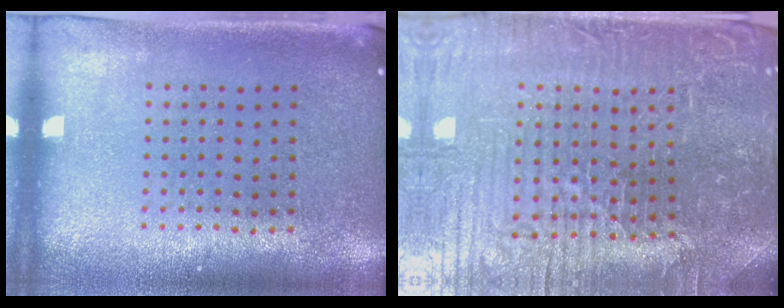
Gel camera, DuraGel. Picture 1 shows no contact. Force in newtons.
{"total": 5.5, "press": 5.2, "slide": 1.5}